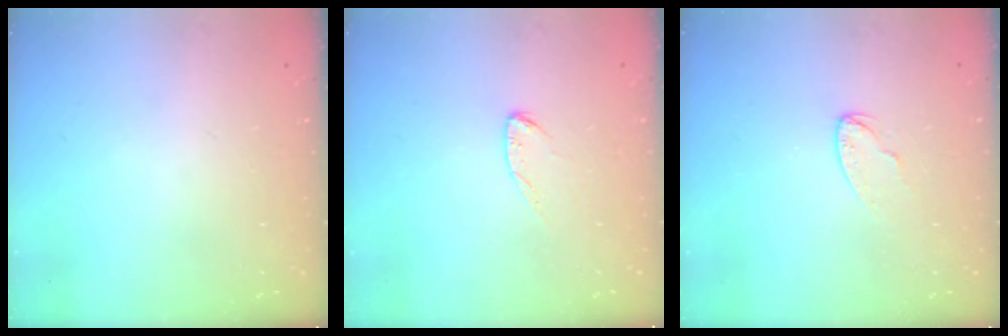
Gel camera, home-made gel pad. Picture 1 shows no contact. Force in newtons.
{"total": 4.4, "press": 4.4, "slide": 0.3}
{"total": 4.1, "press": 4.0, "slide": 0.4}